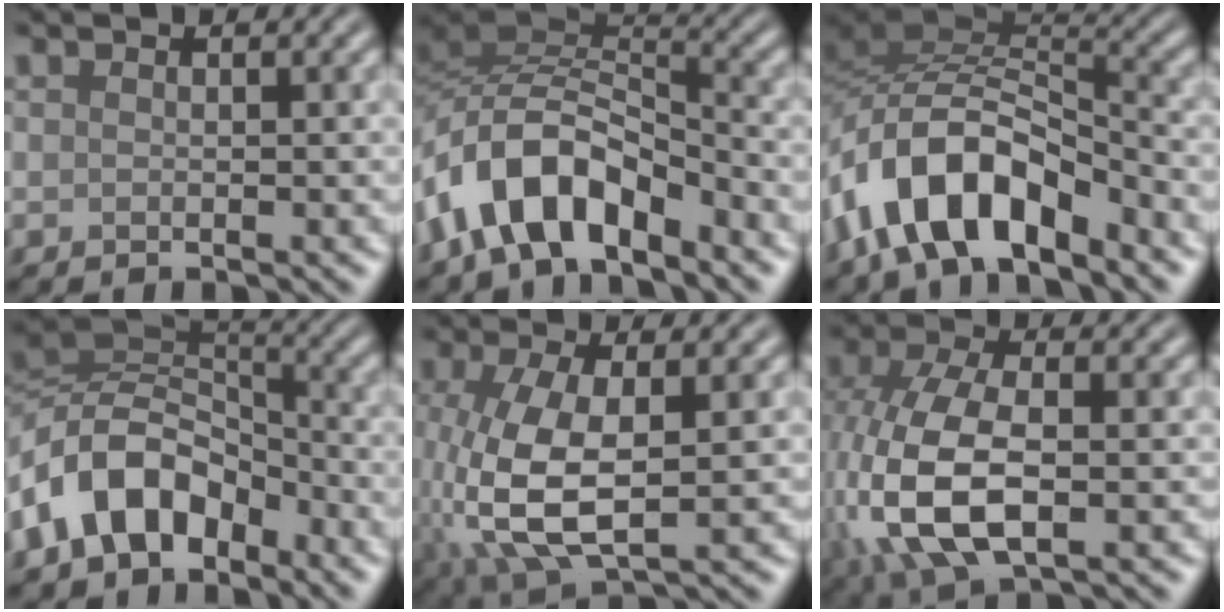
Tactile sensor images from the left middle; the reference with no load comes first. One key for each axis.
{"total": 8.7, "fx": -5.3, "fy": 4.3, "fz": 5.5, "tx": -0.089, "ty": 0.007, "tz": -0.109}
{"total": 10.4, "fx": -6.1, "fy": 4.7, "fz": 6.9, "tx": -0.118, "ty": 0.011, "tz": -0.125}
{"total": 9.5, "fx": -4.7, "fy": 6.0, "fz": 5.7, "tx": -0.103, "ty": 0.012, "tz": -0.105}
{"total": 8.6, "fx": -1.1, "fy": 4.0, "fz": 7.6, "tx": -0.184, "ty": -0.008, "tz": -0.017}
{"total": 10.6, "fx": -1.8, "fy": 5.7, "fz": 8.8, "tx": -0.212, "ty": -0.012, "tz": -0.037}